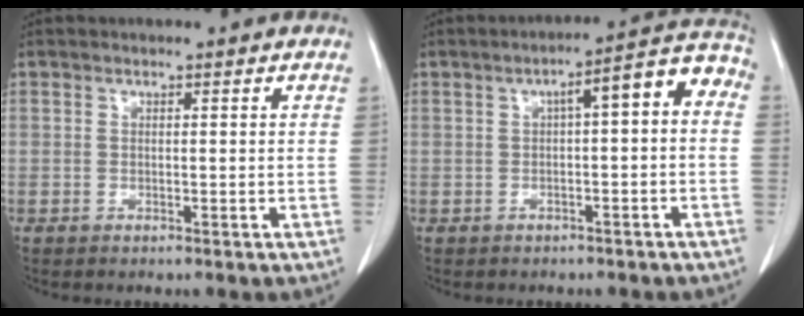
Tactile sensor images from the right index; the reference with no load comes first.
{"total": 7.7, "force": [0.7, 1.6, 7.5], "torque": [-0.094, 0.040, 0.000]}